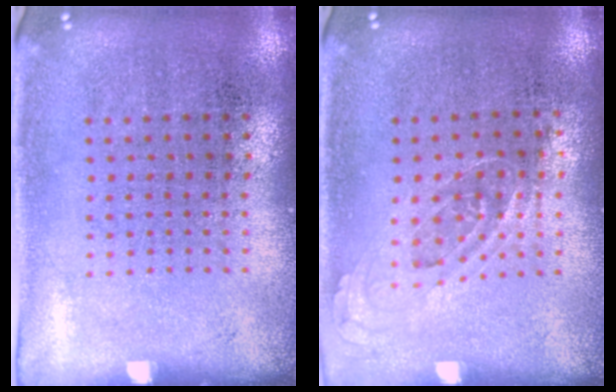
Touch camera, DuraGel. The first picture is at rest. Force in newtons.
{"total": 0.7, "press": 0.5, "slide": 0.4}